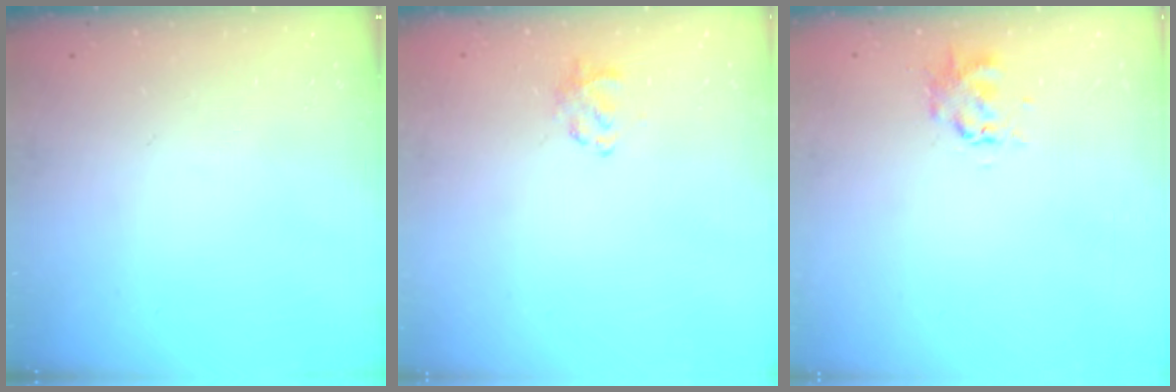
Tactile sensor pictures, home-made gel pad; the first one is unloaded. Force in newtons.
{"total": 1.2, "press": 1.0, "slide": 0.6}
{"total": 0.9, "press": 0.8, "slide": 0.4}